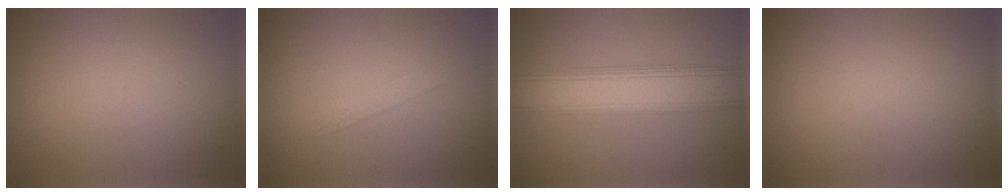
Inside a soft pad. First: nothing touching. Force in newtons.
{"total": 1.2, "press": 1.2, "slide": 0.1}
{"total": 8.4, "press": 8.4, "slide": 0.0}
{"total": 0.0}